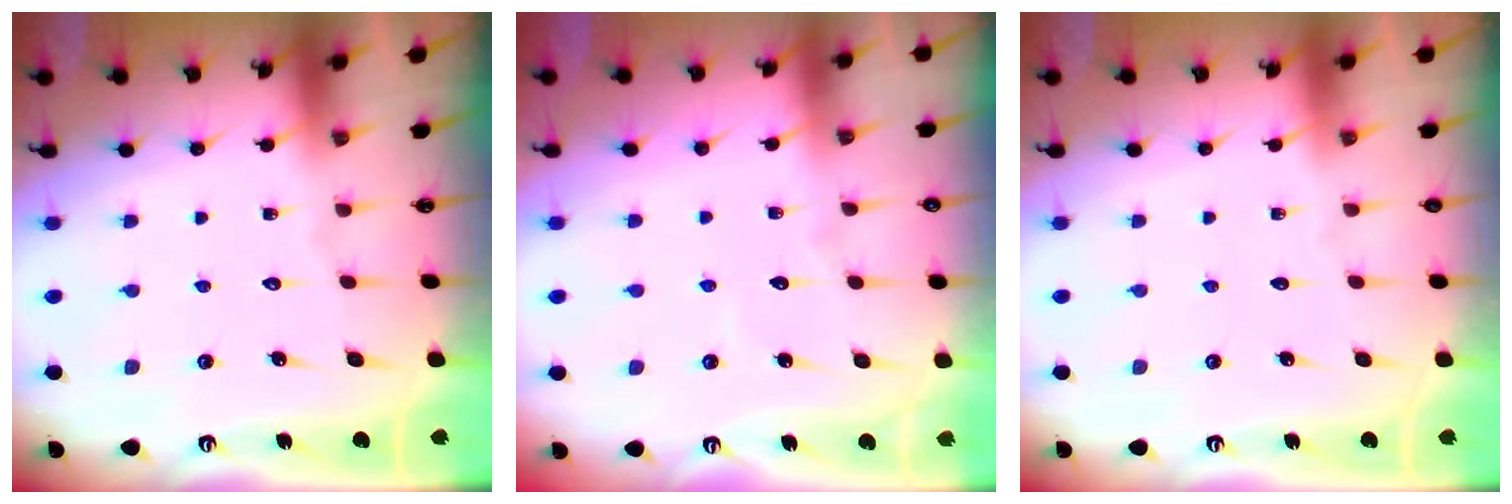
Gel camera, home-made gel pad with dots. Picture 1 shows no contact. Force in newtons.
{"total": 2.5, "press": 2.5, "slide": 0.2}
{"total": 0.0}